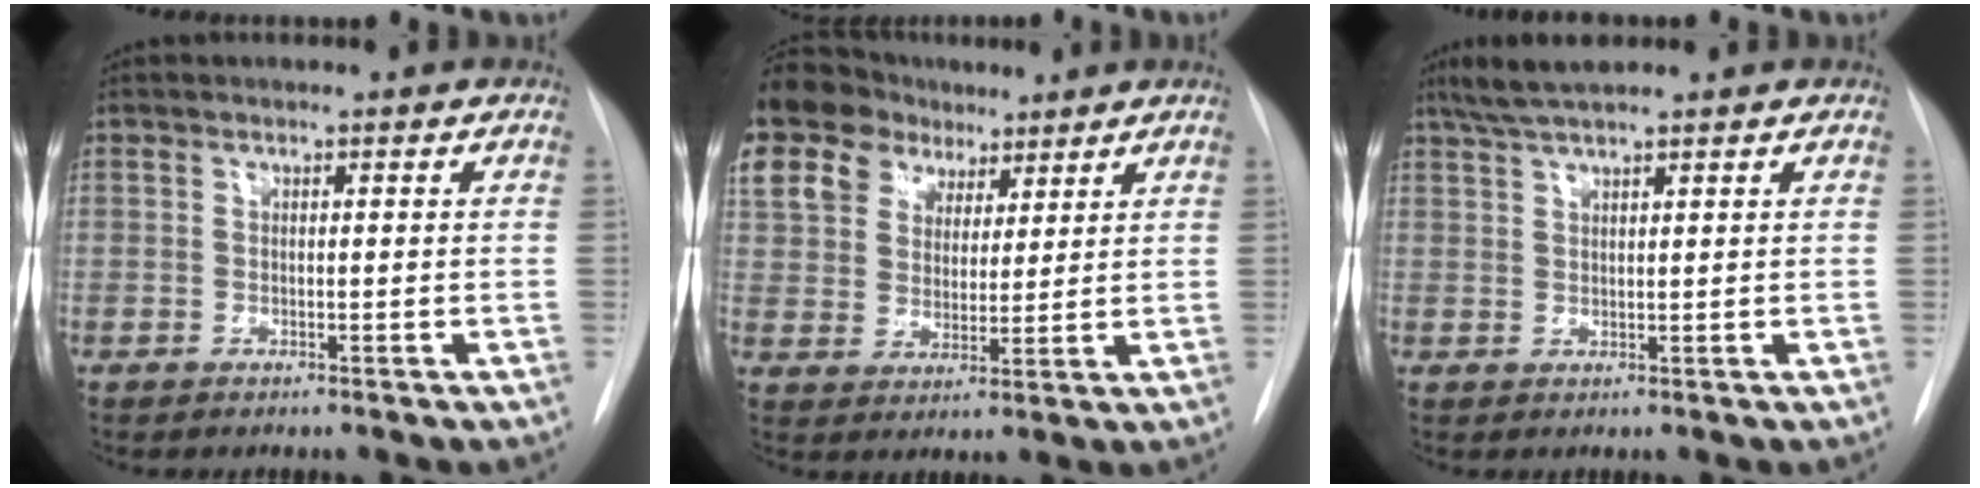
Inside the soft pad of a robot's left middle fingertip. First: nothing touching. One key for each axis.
{"total": 23.7, "fx": 13.9, "fy": 16.5, "fz": 9.8, "tx": -0.290, "ty": 0.090, "tz": 0.265}
{"total": 4.6, "fx": 3.8, "fy": 0.2, "fz": 2.6, "tx": -0.058, "ty": 0.013, "tz": 0.074}